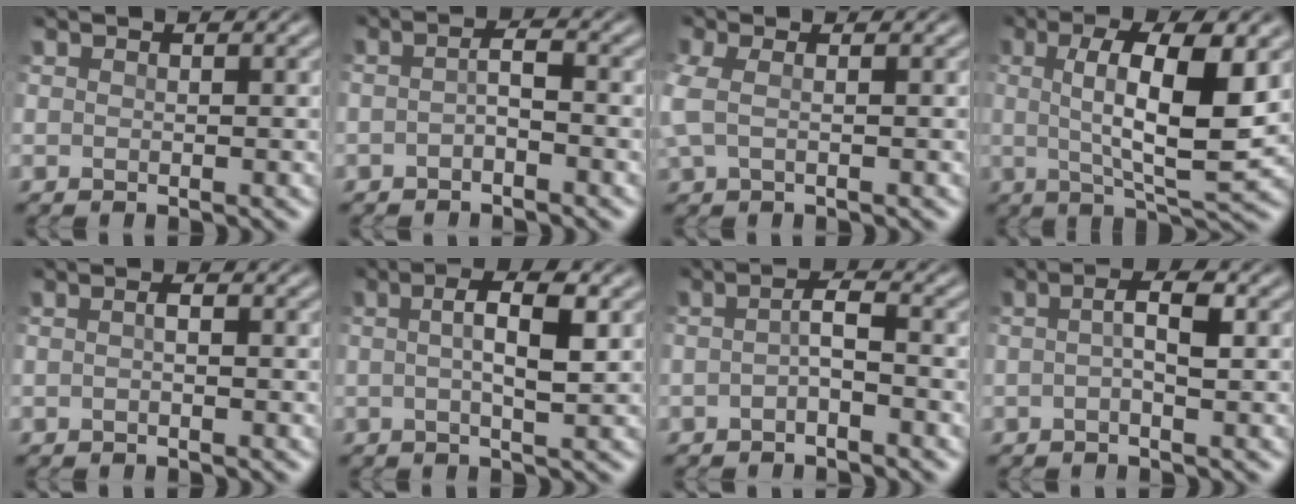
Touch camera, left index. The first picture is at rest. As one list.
[{"total": 1.7, "force": [-1.0, 0.4, 1.3], "torque": [-0.029, 0.002, -0.023]}, {"total": 2.2, "force": [-0.2, 1.0, 1.9], "torque": [-0.058, 0.004, -0.010]}, {"total": 8.8, "force": [1.1, 2.5, 8.4], "torque": [-0.133, -0.006, 0.017]}, {"total": 0.9, "force": [-0.4, 0.2, 0.7], "torque": [-0.018, 0.002, -0.009]}, {"total": 4.3, "force": [0.5, 1.1, 4.2], "torque": [-0.071, 0.006, 0.004]}, {"total": 1.9, "force": [-1.0, 0.5, 1.6], "torque": [-0.034, 0.003, -0.024]}, {"total": 2.6, "force": [-0.2, 0.6, 2.5], "torque": [-0.046, 0.008, -0.011]}]